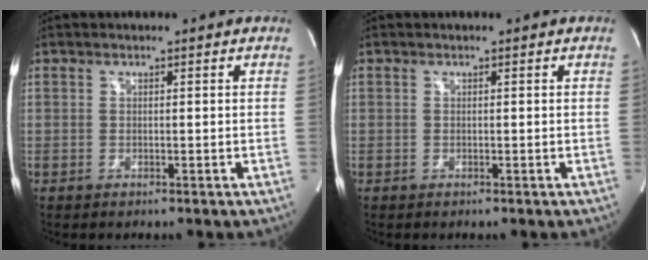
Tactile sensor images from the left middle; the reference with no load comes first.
{"total": 0.0}